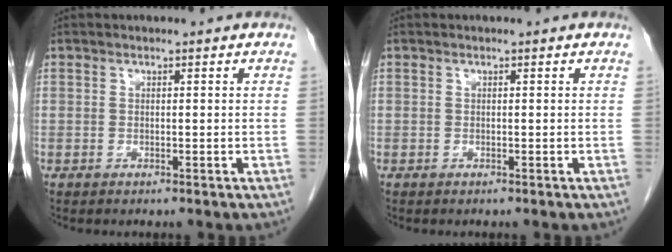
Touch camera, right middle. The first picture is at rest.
{"total": 0.0}